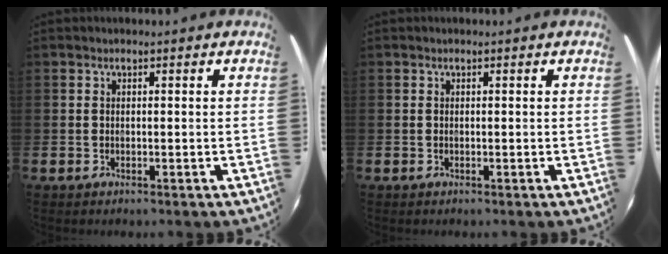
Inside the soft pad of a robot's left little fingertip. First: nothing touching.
{"total": 0.0}